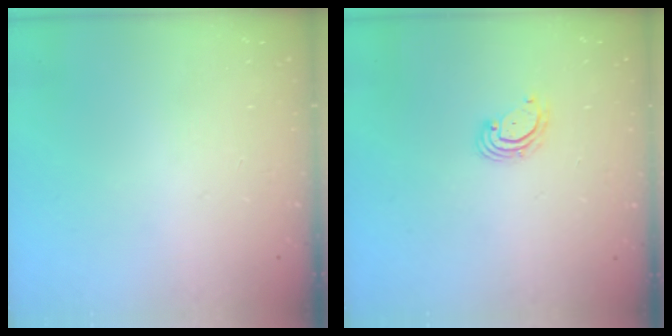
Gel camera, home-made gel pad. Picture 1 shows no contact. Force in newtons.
{"total": 2.9, "press": 2.9, "slide": 0.1}